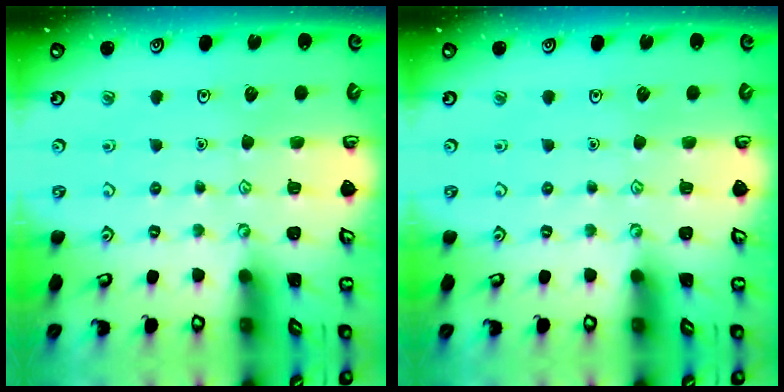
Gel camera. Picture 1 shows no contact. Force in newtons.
{"total": 0.0}